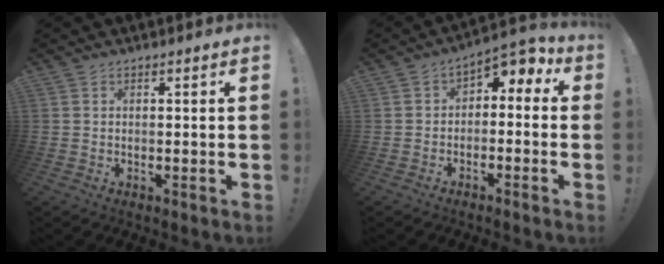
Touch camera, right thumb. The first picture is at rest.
{"total": 4.1, "force": [-0.2, 3.1, 2.7], "torque": [-0.025, -0.005, -0.003]}